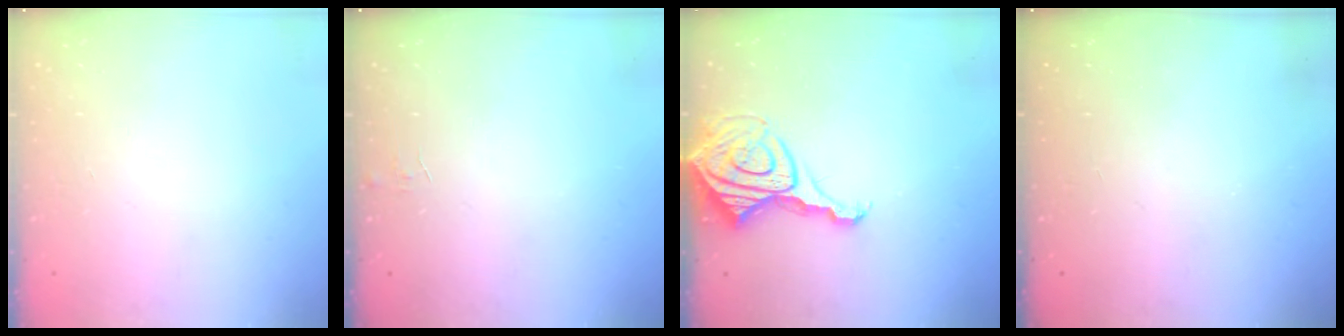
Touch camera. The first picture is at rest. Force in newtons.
{"total": 4.5, "press": 4.5, "slide": 0.4}
{"total": 12.0, "press": 12.0, "slide": 1.1}
{"total": 0.0}